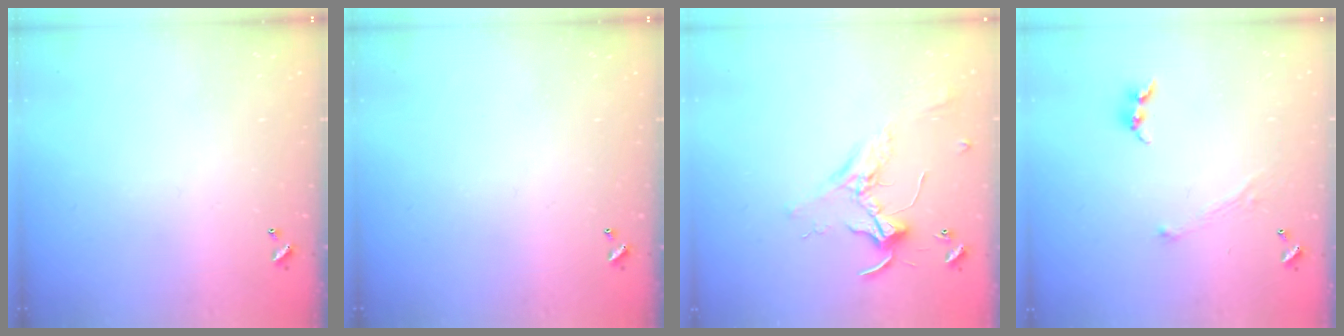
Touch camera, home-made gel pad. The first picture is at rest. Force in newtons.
{"total": 0.0}
{"total": 2.1, "press": 2.1, "slide": 0.5}
{"total": 1.3, "press": 1.2, "slide": 0.5}